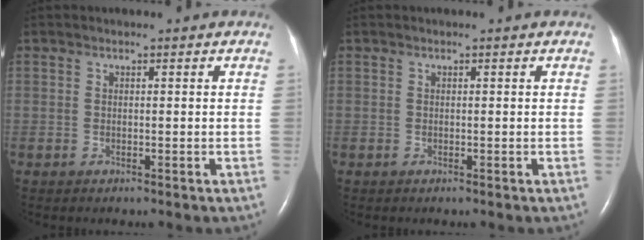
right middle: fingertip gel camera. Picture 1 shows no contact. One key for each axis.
{"total": 0.0}